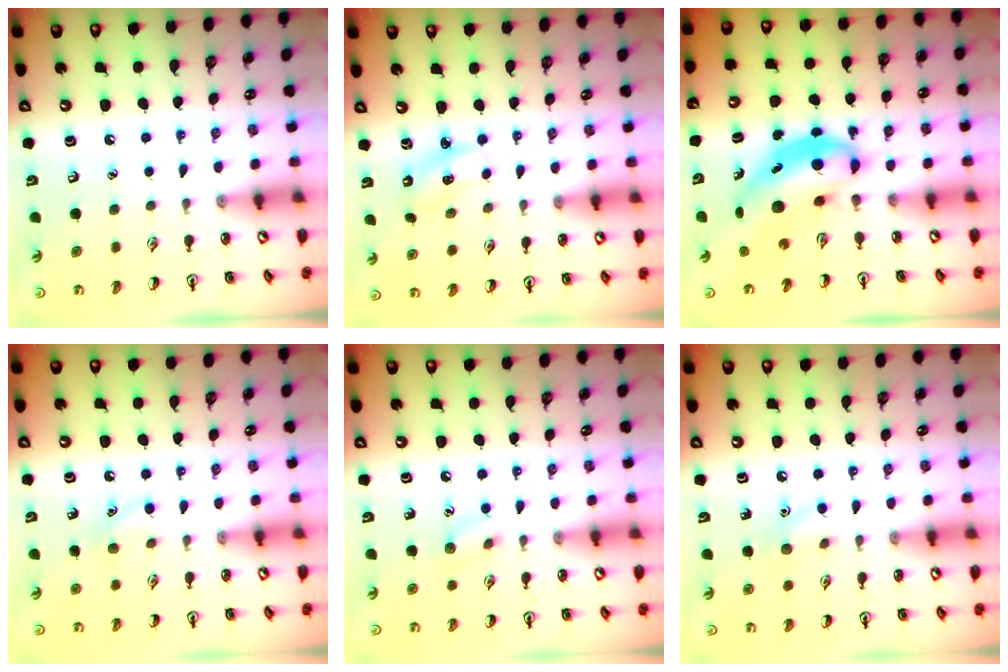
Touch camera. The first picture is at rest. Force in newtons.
{"total": 2.1, "press": 2.0, "slide": 0.7}
{"total": 5.7, "press": 5.6, "slide": 1.1}
{"total": 6.2, "press": 5.9, "slide": 1.8}
{"total": 7.0, "press": 6.8, "slide": 1.7}
{"total": 6.9, "press": 6.6, "slide": 1.9}